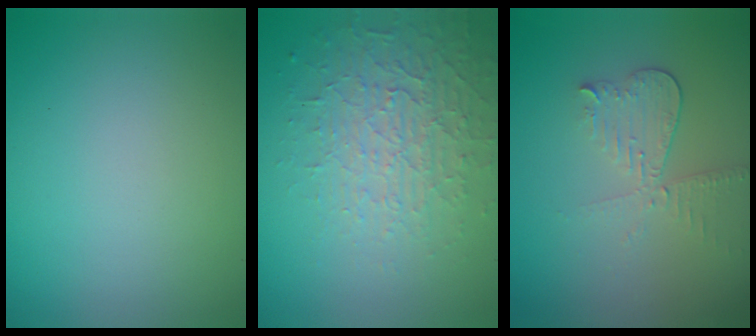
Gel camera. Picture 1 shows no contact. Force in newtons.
{"total": 3.7, "press": 3.5, "slide": 1.4}
{"total": 3.0, "press": 2.6, "slide": 1.5}